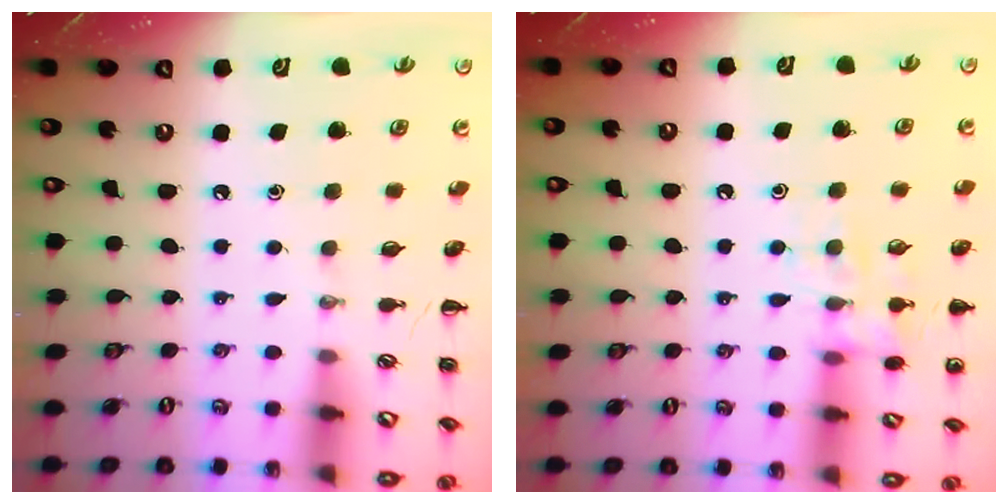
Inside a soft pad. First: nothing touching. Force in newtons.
{"total": 11.3, "press": 11.2, "slide": 1.6}